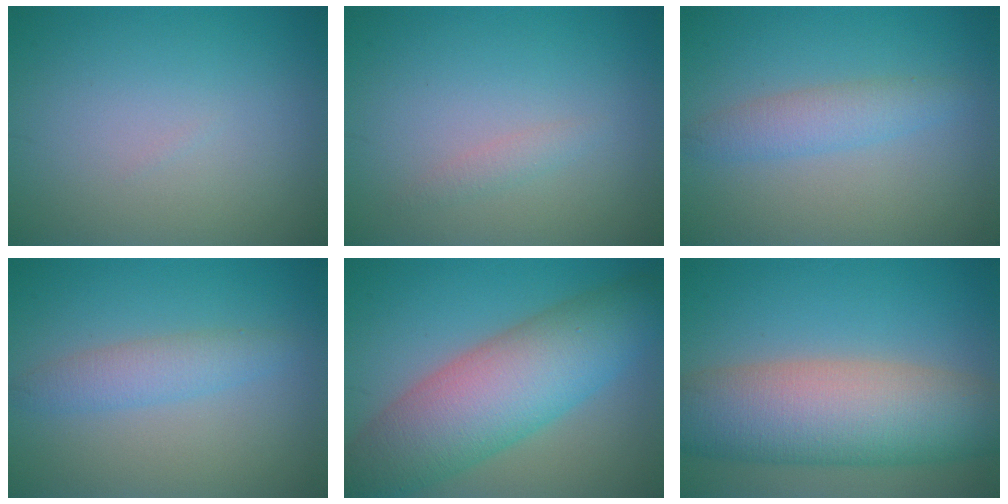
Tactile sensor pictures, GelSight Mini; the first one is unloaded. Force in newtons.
{"total": 0.9, "press": 0.9, "slide": 0.1}
{"total": 2.5, "press": 2.5, "slide": 0.1}
{"total": 2.5, "press": 2.5, "slide": 0.1}
{"total": 10.2, "press": 10.2, "slide": 0.3}
{"total": 10.7, "press": 10.7, "slide": 0.6}